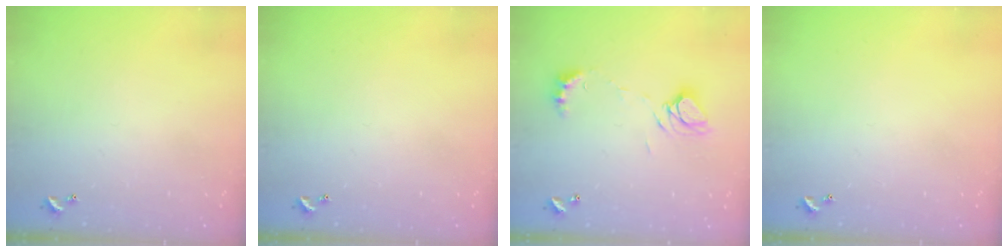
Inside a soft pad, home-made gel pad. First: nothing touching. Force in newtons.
{"total": 0.0}
{"total": 8.4, "press": 8.4, "slide": 1.0}
{"total": 0.0}